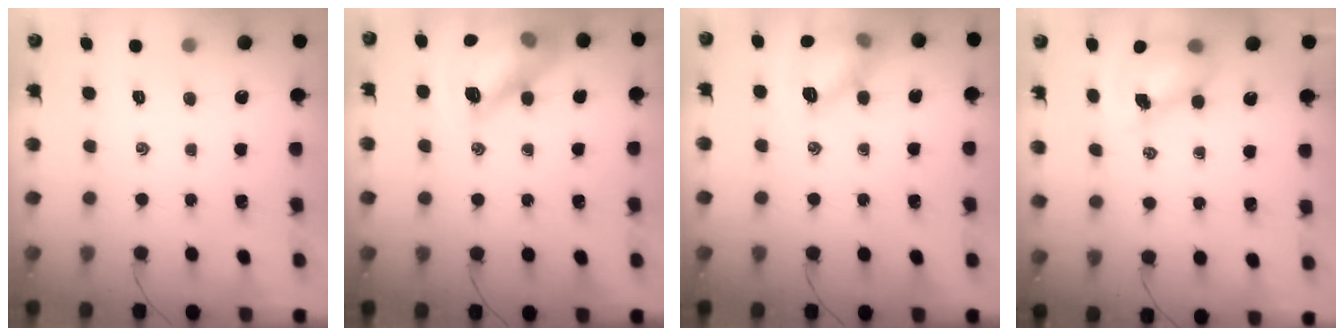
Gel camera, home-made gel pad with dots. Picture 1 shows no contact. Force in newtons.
{"total": 14.7, "press": 14.6, "slide": 1.4}
{"total": 12.3, "press": 12.3, "slide": 0.3}
{"total": 8.3, "press": 8.1, "slide": 1.7}